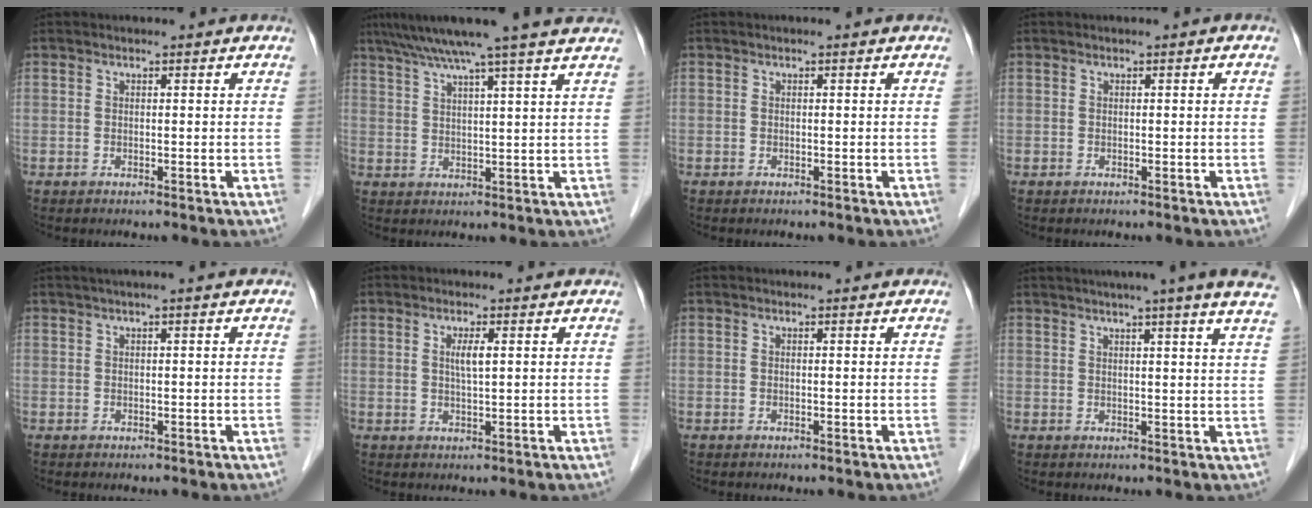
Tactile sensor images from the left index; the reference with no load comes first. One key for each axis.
{"total": 12.9, "fx": 10.5, "fy": -1.2, "fz": 7.4, "tx": -0.121, "ty": 0.026, "tz": 0.137}
{"total": 0.0}
{"total": 0.0}
{"total": 0.7, "fx": 0.3, "fy": 0.0, "fz": 0.6, "tx": -0.010, "ty": 0.009, "tz": 0.006}
{"total": 2.3, "fx": 0.6, "fy": 0.2, "fz": 2.2, "tx": -0.044, "ty": -0.001, "tz": 0.011}
{"total": 0.0}
{"total": 11.7, "fx": 9.3, "fy": -1.2, "fz": 6.9, "tx": -0.097, "ty": 0.004, "tz": 0.096}